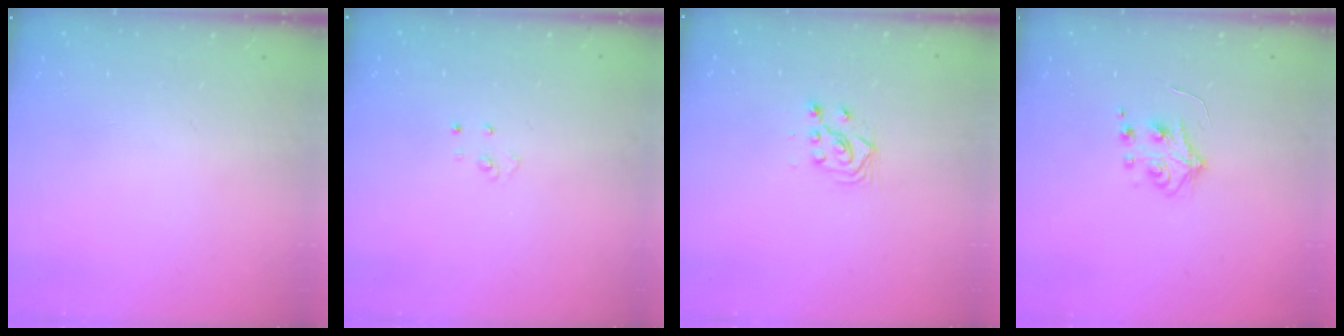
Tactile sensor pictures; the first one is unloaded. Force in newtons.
{"total": 2.9, "press": 2.9, "slide": 0.2}
{"total": 5.7, "press": 5.6, "slide": 0.9}
{"total": 4.9, "press": 4.8, "slide": 0.5}